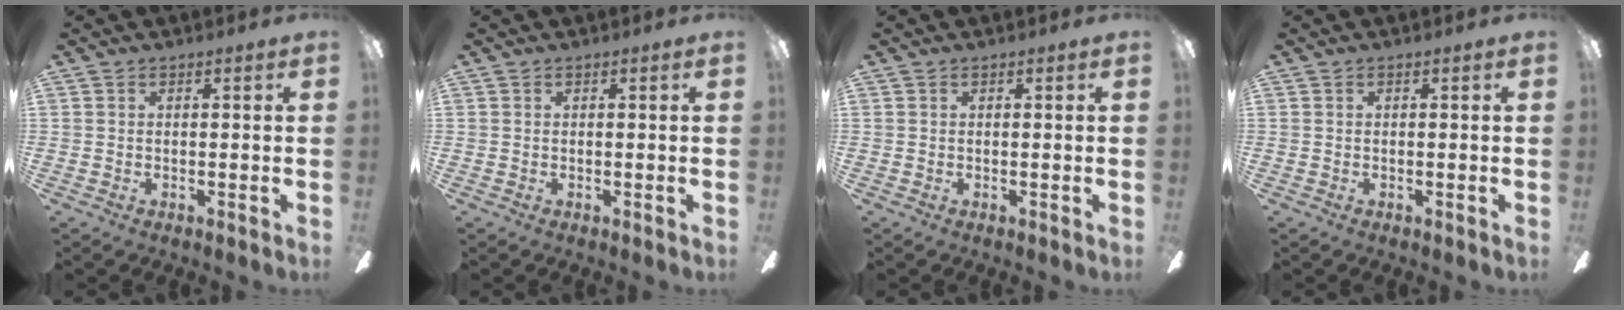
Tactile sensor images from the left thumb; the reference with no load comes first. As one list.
[{"total": 0.0}, {"total": 0.0}, {"total": 0.0}]